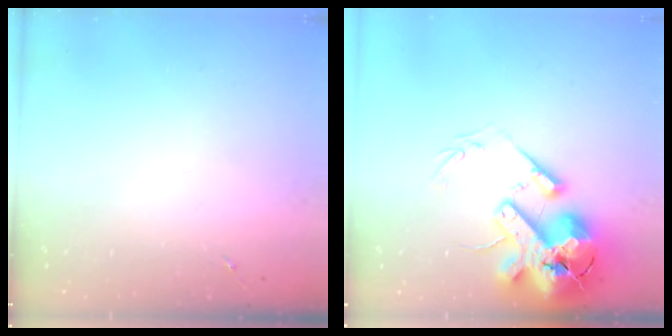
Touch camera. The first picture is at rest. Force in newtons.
{"total": 20.9, "press": 20.6, "slide": 3.4}